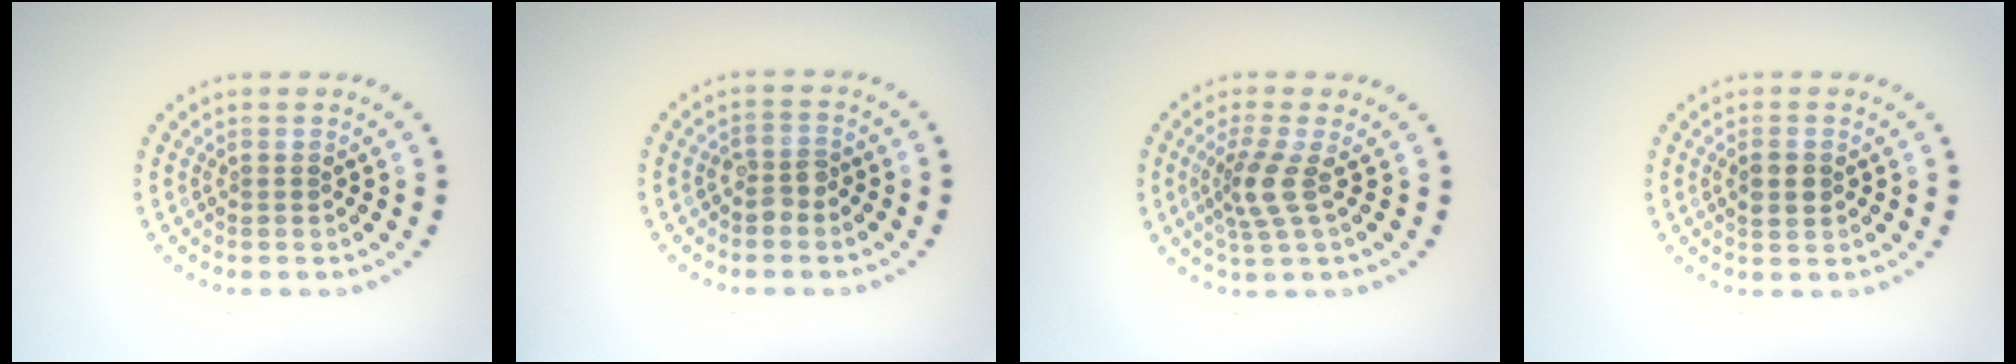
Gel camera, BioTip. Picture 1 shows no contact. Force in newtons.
{"total": 1.8, "press": 1.6, "slide": 0.6}
{"total": 2.9, "press": 2.1, "slide": 2.0}
{"total": 1.8, "press": 1.8, "slide": 0.1}